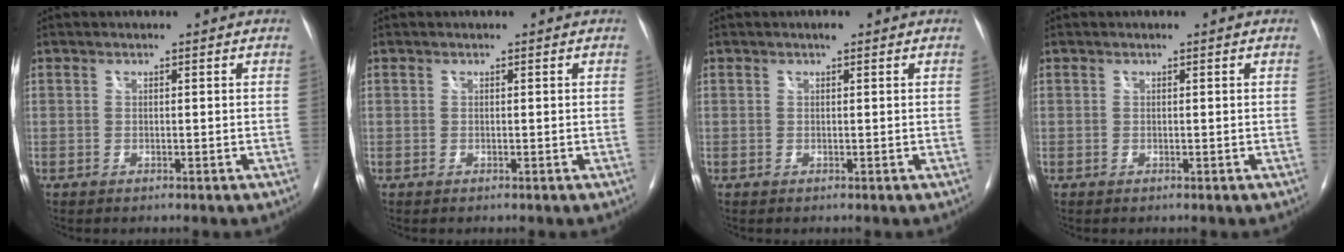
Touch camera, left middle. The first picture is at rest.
{"total": 0.0}
{"total": 1.2, "force": [0.7, 0.3, 0.9], "torque": [-0.017, 0.006, 0.007]}
{"total": 0.0}